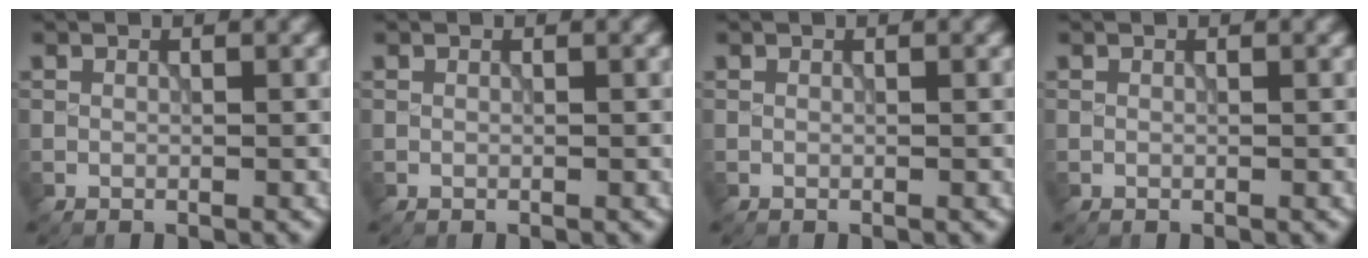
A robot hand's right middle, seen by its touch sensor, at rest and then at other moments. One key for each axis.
{"total": 0.0}
{"total": 0.0}
{"total": 0.0}